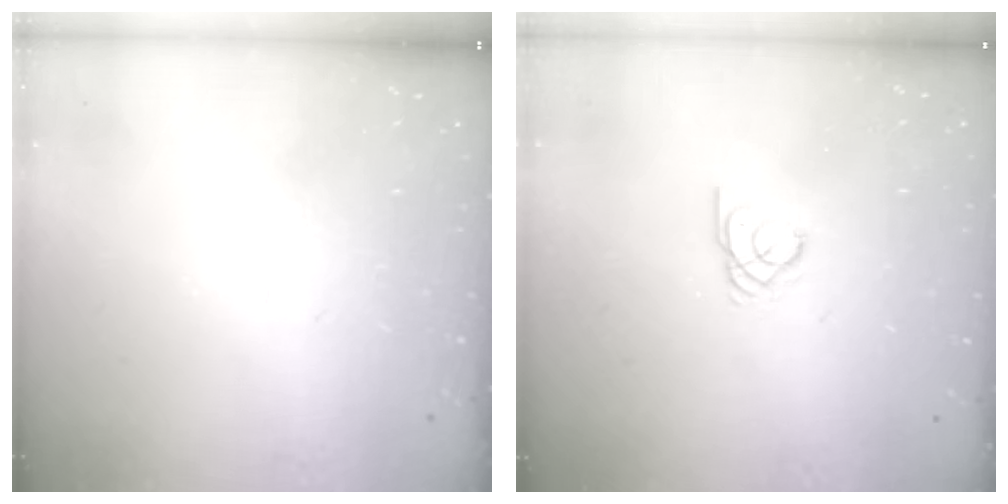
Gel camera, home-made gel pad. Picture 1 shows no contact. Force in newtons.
{"total": 1.9, "press": 1.9, "slide": 0.1}